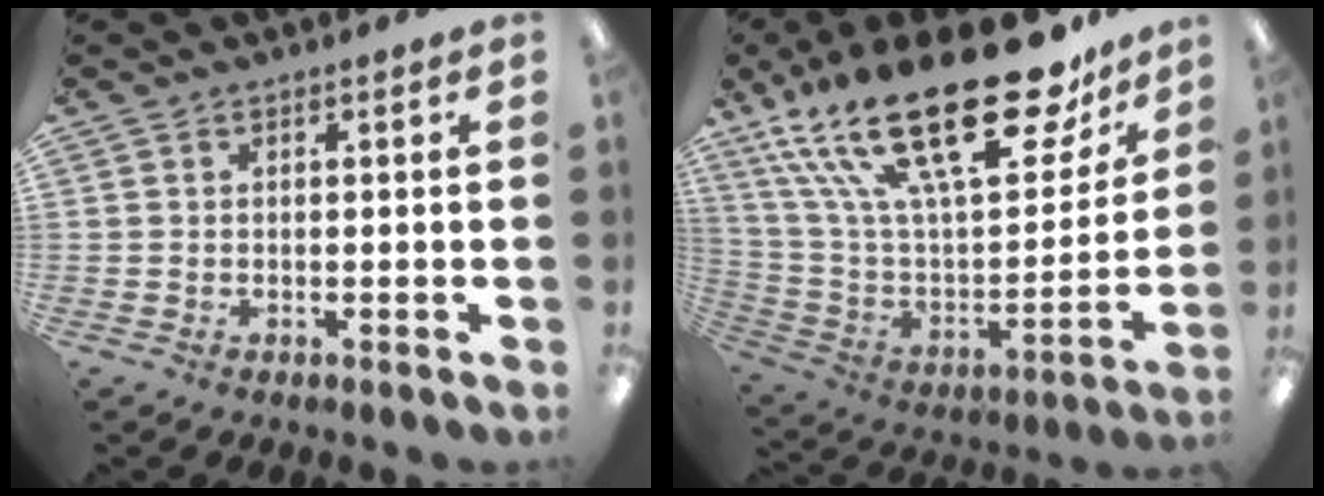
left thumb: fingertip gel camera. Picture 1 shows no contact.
{"total": 33.8, "force": [19.6, 13.4, 24.0], "torque": [-0.432, -0.118, 0.335]}